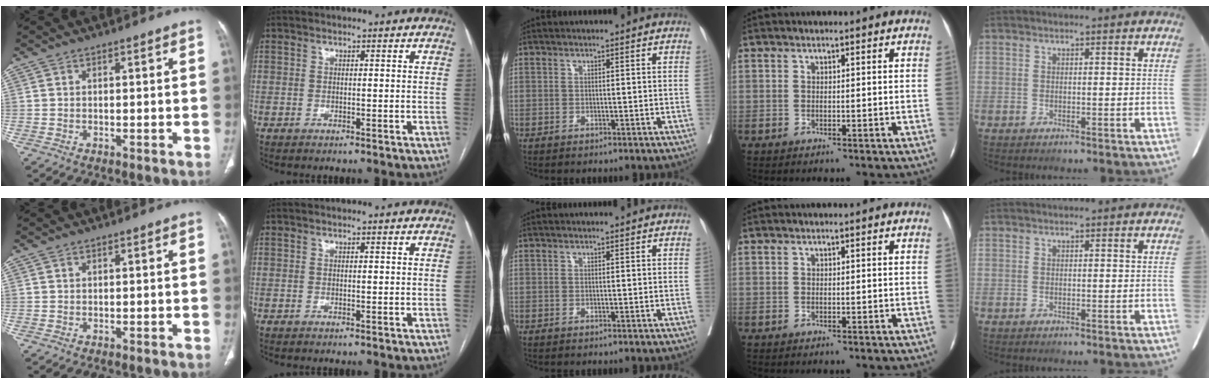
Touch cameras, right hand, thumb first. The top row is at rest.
{}